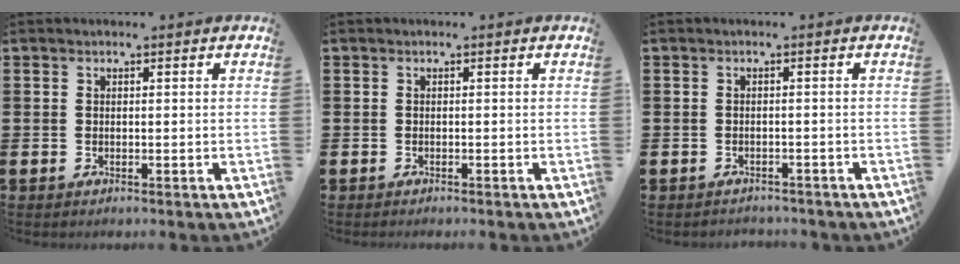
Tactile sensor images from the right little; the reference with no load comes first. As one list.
[{"total": 0.0}, {"total": 1.0, "force": [-1.0, 0.2, -0.1], "torque": [-0.004, 0.004, -0.023]}]